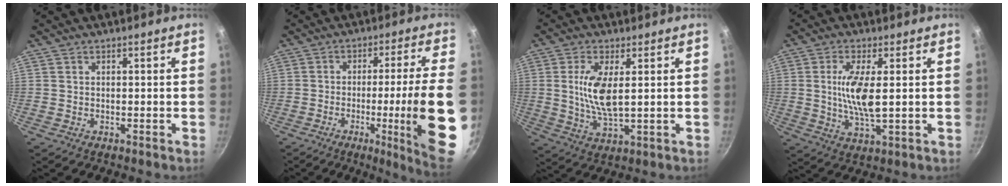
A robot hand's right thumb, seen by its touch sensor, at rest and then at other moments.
{"total": 16.5, "force": [-4.1, 0.0, 16.0], "torque": [-0.223, 0.013, -0.051]}
{"total": 8.8, "force": [1.5, 3.4, 8.0], "torque": [-0.159, -0.008, 0.034]}
{"total": 9.1, "force": [0.9, 2.8, 8.6], "torque": [-0.174, -0.009, 0.019]}